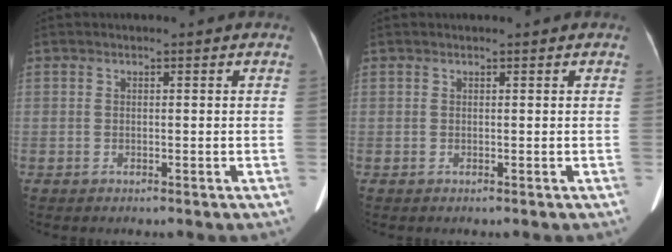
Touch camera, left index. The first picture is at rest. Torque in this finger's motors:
{"motor_torque": [0.05, 0.05, 0.00, 0.01]}